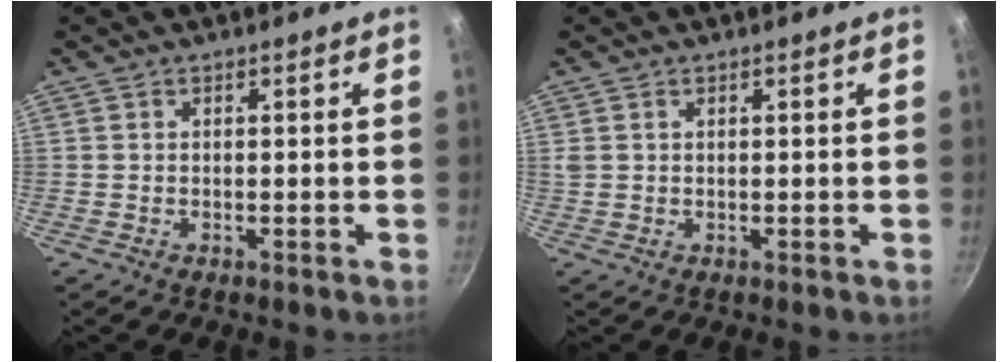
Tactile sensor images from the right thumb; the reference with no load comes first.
{"total": 1.1, "force": [0.6, 0.7, 0.6], "torque": [-0.011, 0.003, 0.012]}